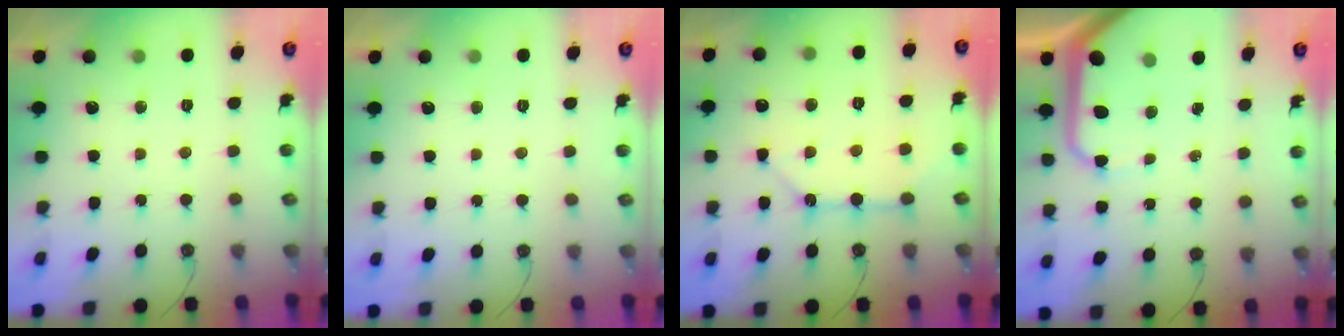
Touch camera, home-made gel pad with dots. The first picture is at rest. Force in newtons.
{"total": 0.0}
{"total": 11.3, "press": 11.2, "slide": 1.1}
{"total": 13.0, "press": 12.9, "slide": 1.5}